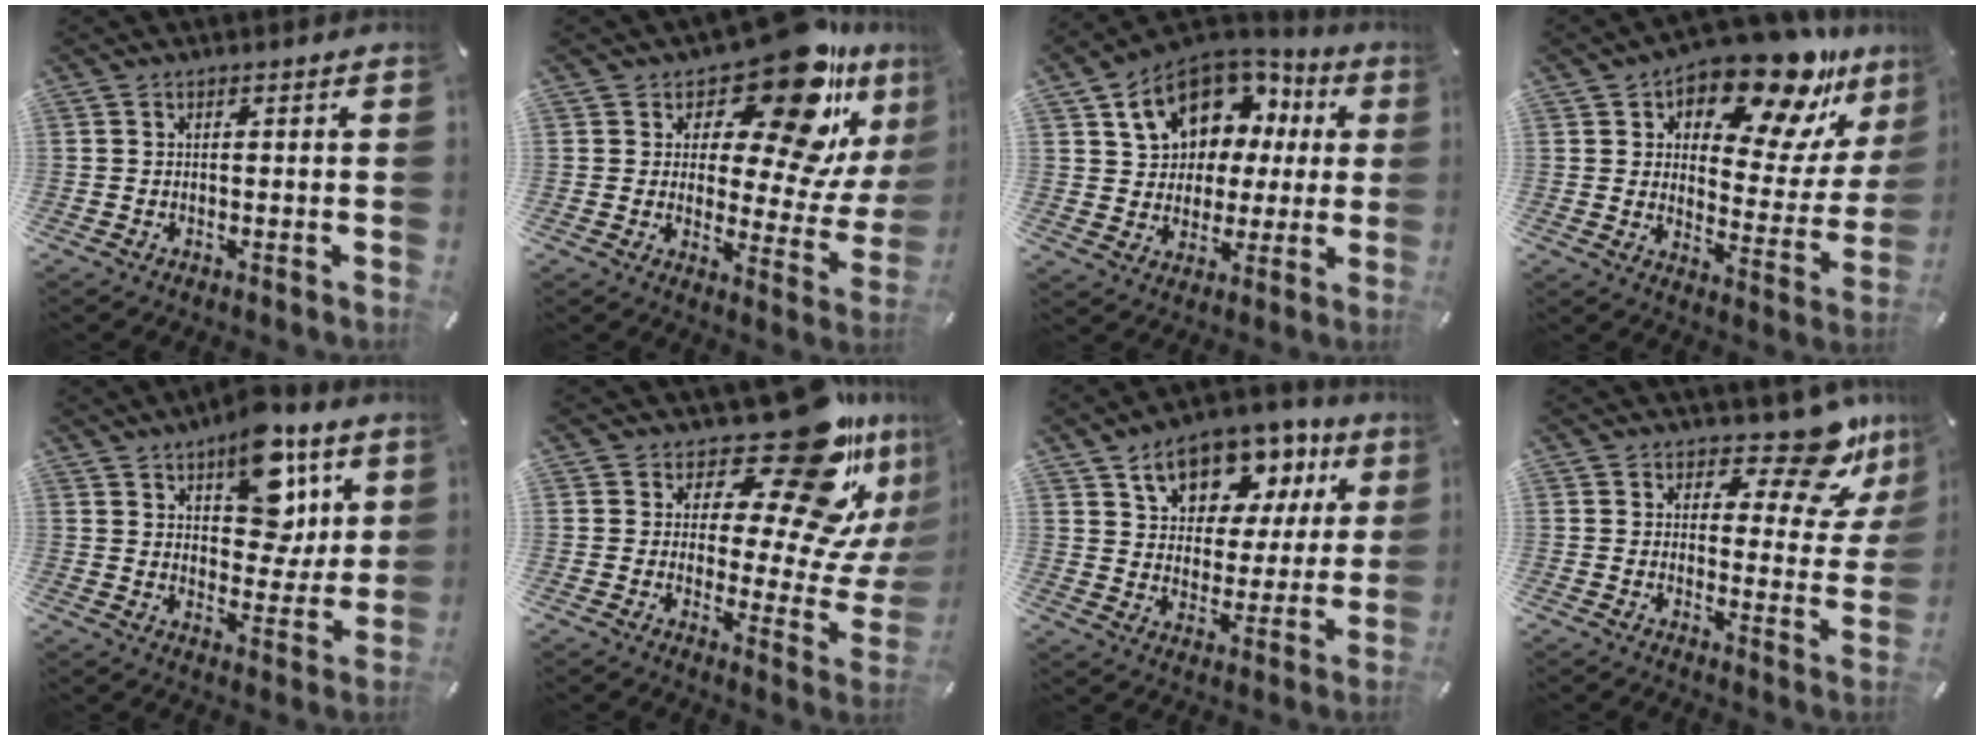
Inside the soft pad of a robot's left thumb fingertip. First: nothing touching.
{"total": 19.8, "force": [13.6, 7.4, 12.4], "torque": [-0.166, -0.121, 0.222]}
{"total": 14.6, "force": [6.5, 11.5, 6.2], "torque": [-0.115, -0.029, 0.125]}
{"total": 18.6, "force": [14.6, 6.6, 9.4], "torque": [-0.141, -0.116, 0.243]}
{"total": 14.9, "force": [8.0, 8.6, 9.2], "torque": [-0.119, -0.037, 0.140]}
{"total": 24.6, "force": [16.0, 8.3, 16.8], "torque": [-0.204, -0.138, 0.255]}
{"total": 14.4, "force": [8.9, 9.2, 6.5], "torque": [-0.110, -0.045, 0.159]}
{"total": 13.4, "force": [10.0, 4.4, 7.9], "torque": [-0.100, -0.077, 0.167]}